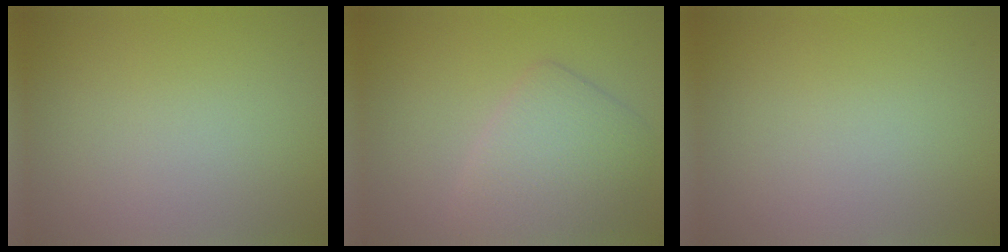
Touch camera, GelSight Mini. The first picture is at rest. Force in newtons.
{"total": 4.3, "press": 4.3, "slide": 0.2}
{"total": 0.0}